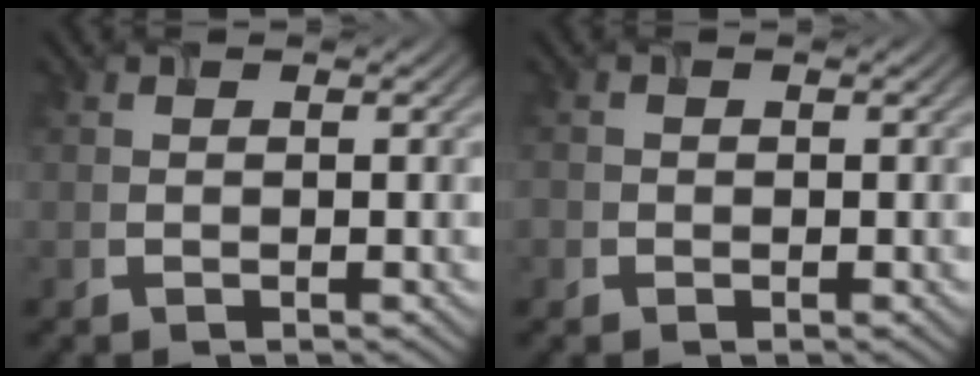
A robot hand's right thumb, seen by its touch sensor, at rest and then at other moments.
{"total": 1.1, "force": [-0.4, 1.0, 0.1], "torque": [0.001, -0.004, -0.012]}